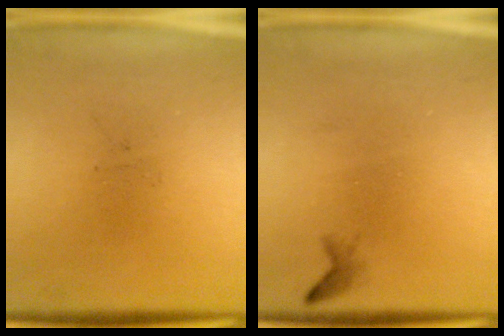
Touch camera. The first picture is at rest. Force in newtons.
{"total": 0.7}